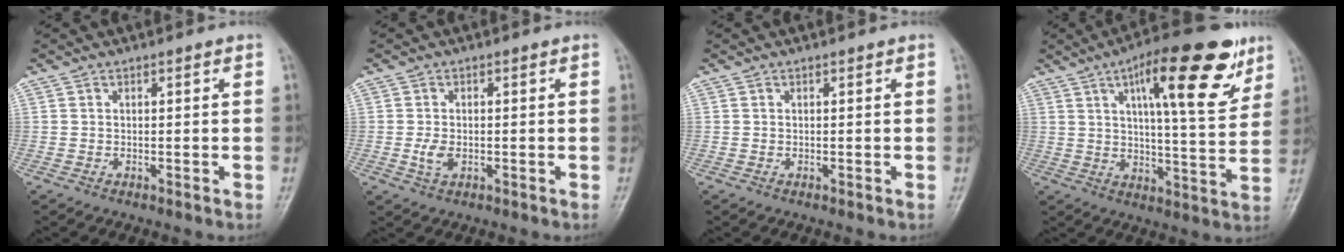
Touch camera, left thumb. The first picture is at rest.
{"total": 2.7, "force": [-0.5, 1.6, 2.1], "torque": [-0.041, -0.002, -0.010]}
{"total": 0.0}
{"total": 19.1, "force": [9.7, 5.7, 15.4], "torque": [-0.192, -0.032, 0.141]}